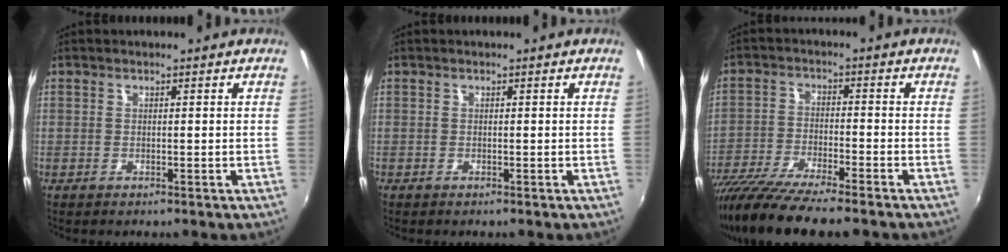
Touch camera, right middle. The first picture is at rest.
{"total": 0.0}
{"total": 15.1, "force": [-12.3, 1.6, 8.6], "torque": [-0.180, -0.047, -0.217]}